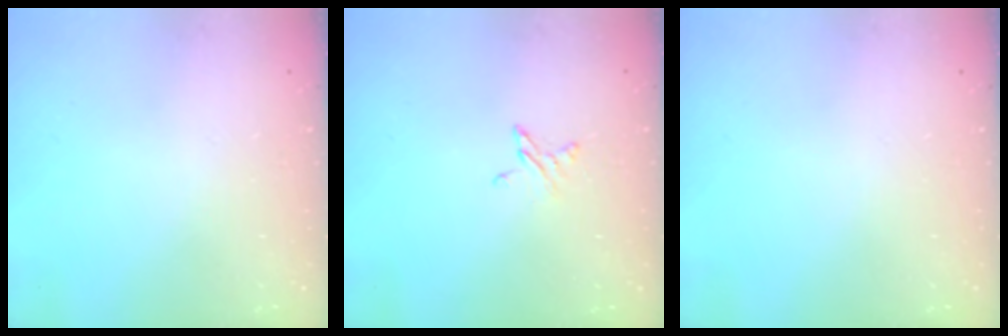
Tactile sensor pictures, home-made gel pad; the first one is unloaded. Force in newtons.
{"total": 3.9, "press": 3.9, "slide": 0.4}
{"total": 0.0}